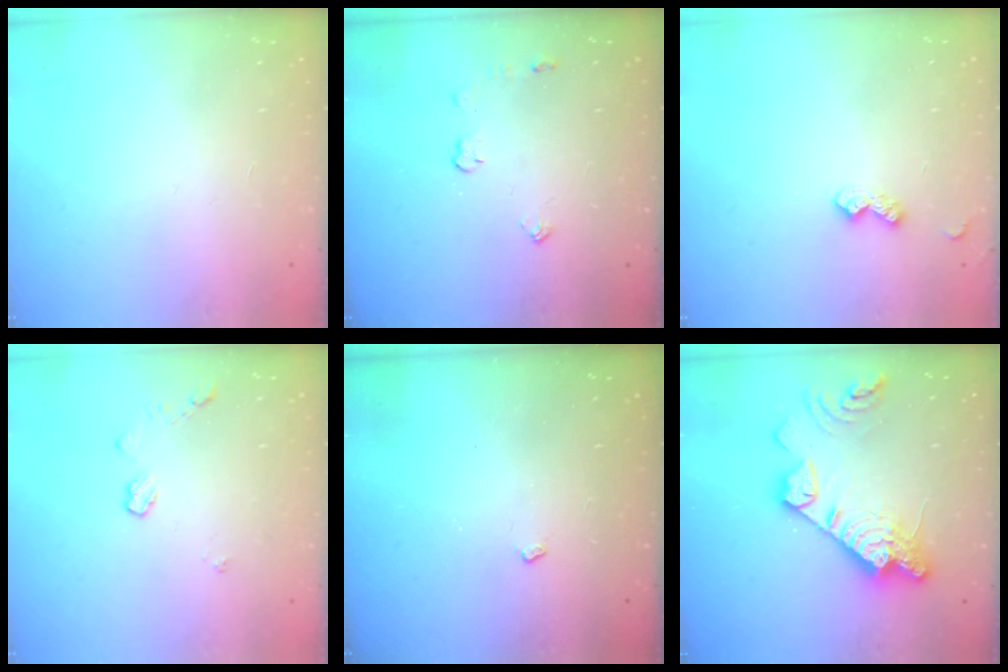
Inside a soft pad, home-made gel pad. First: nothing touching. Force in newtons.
{"total": 3.7, "press": 3.7, "slide": 0.6}
{"total": 7.7, "press": 7.6, "slide": 0.8}
{"total": 5.2, "press": 5.1, "slide": 0.7}
{"total": 3.0, "press": 2.9, "slide": 0.5}
{"total": 19.4, "press": 19.3, "slide": 1.9}